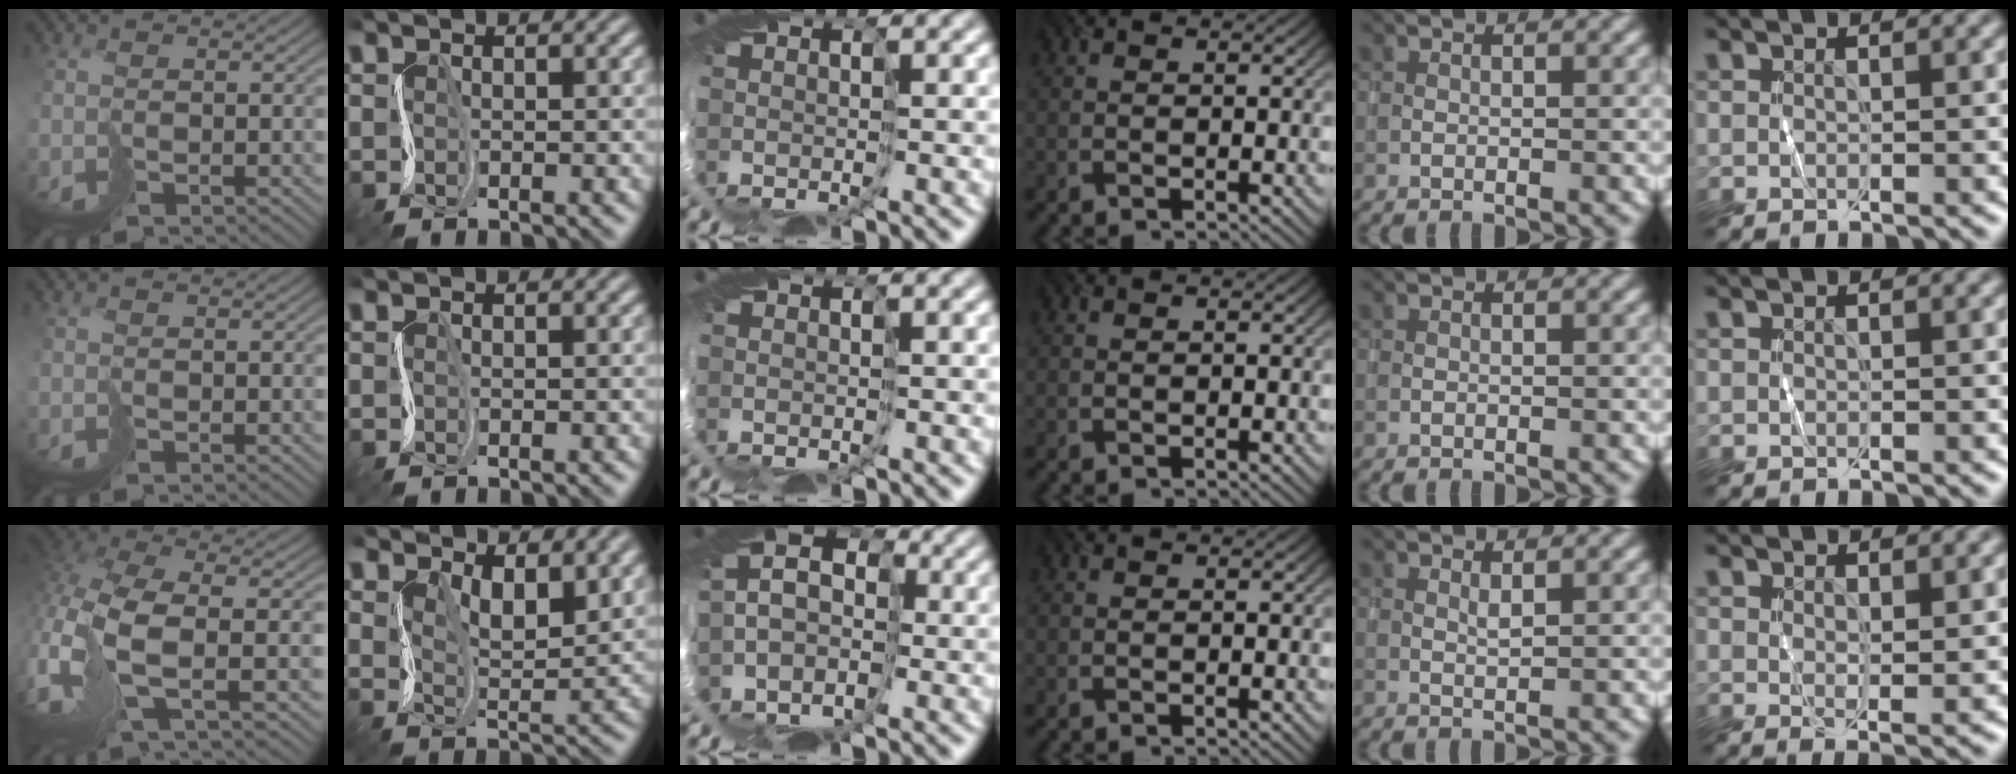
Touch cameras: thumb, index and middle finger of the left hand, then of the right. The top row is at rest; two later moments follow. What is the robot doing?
{"motion": "cut", "object": "wrapping paper"}